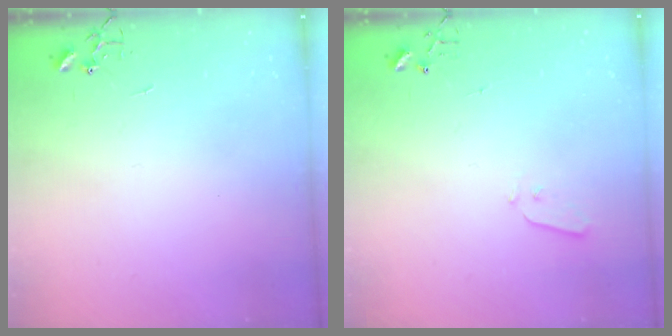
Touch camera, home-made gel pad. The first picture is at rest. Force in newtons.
{"total": 3.1, "press": 3.0, "slide": 0.7}